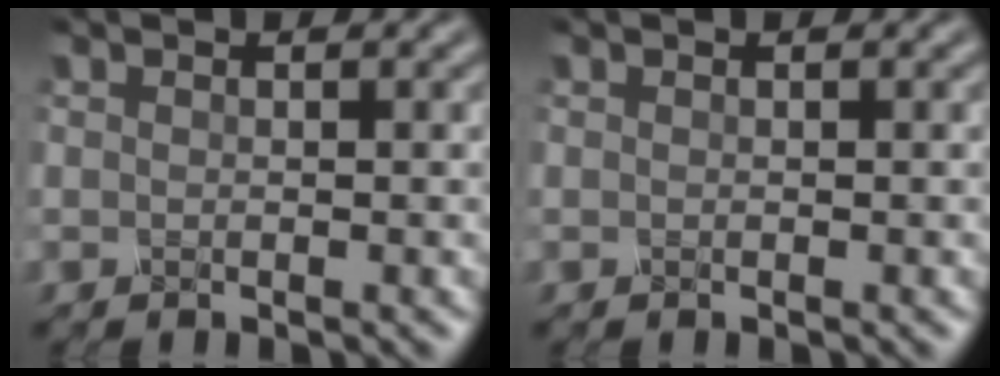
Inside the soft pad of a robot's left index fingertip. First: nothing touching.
{"total": 0.0}